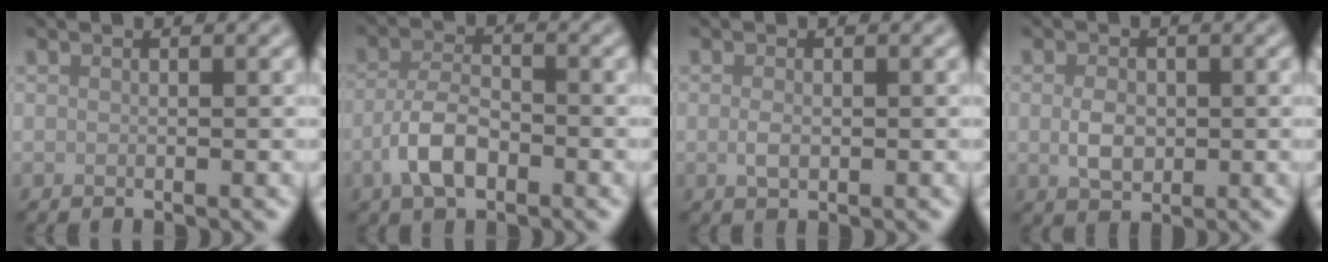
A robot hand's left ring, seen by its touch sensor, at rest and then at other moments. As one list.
[{"total": 4.1, "force": [-1.9, 2.0, 3.0], "torque": [-0.059, 0.004, -0.044]}, {"total": 1.2, "force": [-0.1, 0.6, 1.0], "torque": [-0.023, -0.002, -0.002]}, {"total": 2.5, "force": [-0.1, 1.7, 1.7], "torque": [-0.035, -0.001, -0.001]}]